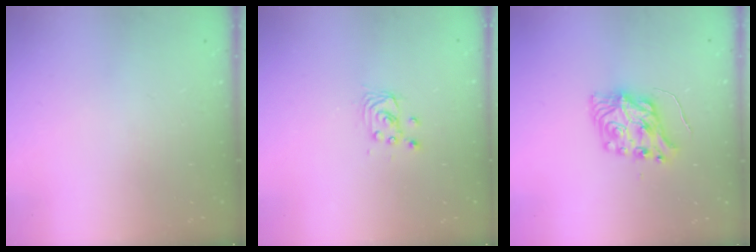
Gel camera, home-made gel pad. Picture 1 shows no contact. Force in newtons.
{"total": 2.8, "press": 2.8, "slide": 0.2}
{"total": 8.1, "press": 8.0, "slide": 0.7}